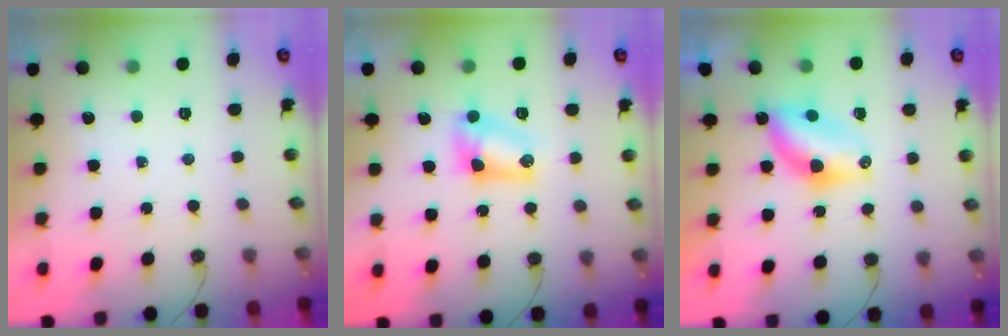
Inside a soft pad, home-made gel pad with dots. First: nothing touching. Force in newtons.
{"total": 6.2, "press": 6.2, "slide": 0.6}
{"total": 6.5, "press": 6.5, "slide": 0.1}